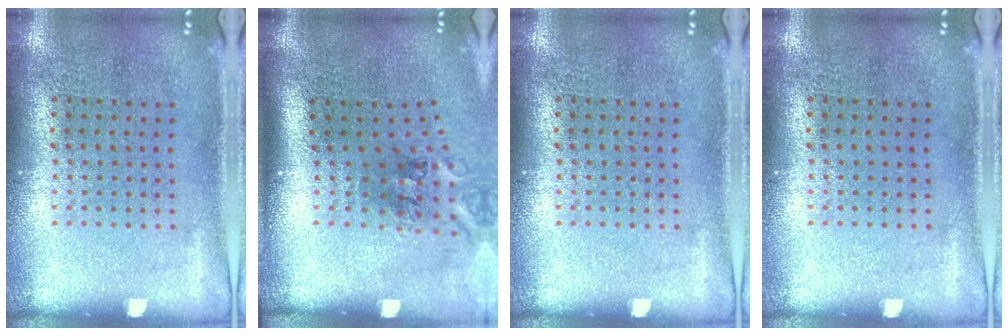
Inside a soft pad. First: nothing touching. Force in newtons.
{"total": 1.8, "press": 1.1, "slide": 1.4}
{"total": 0.0}
{"total": 0.0}